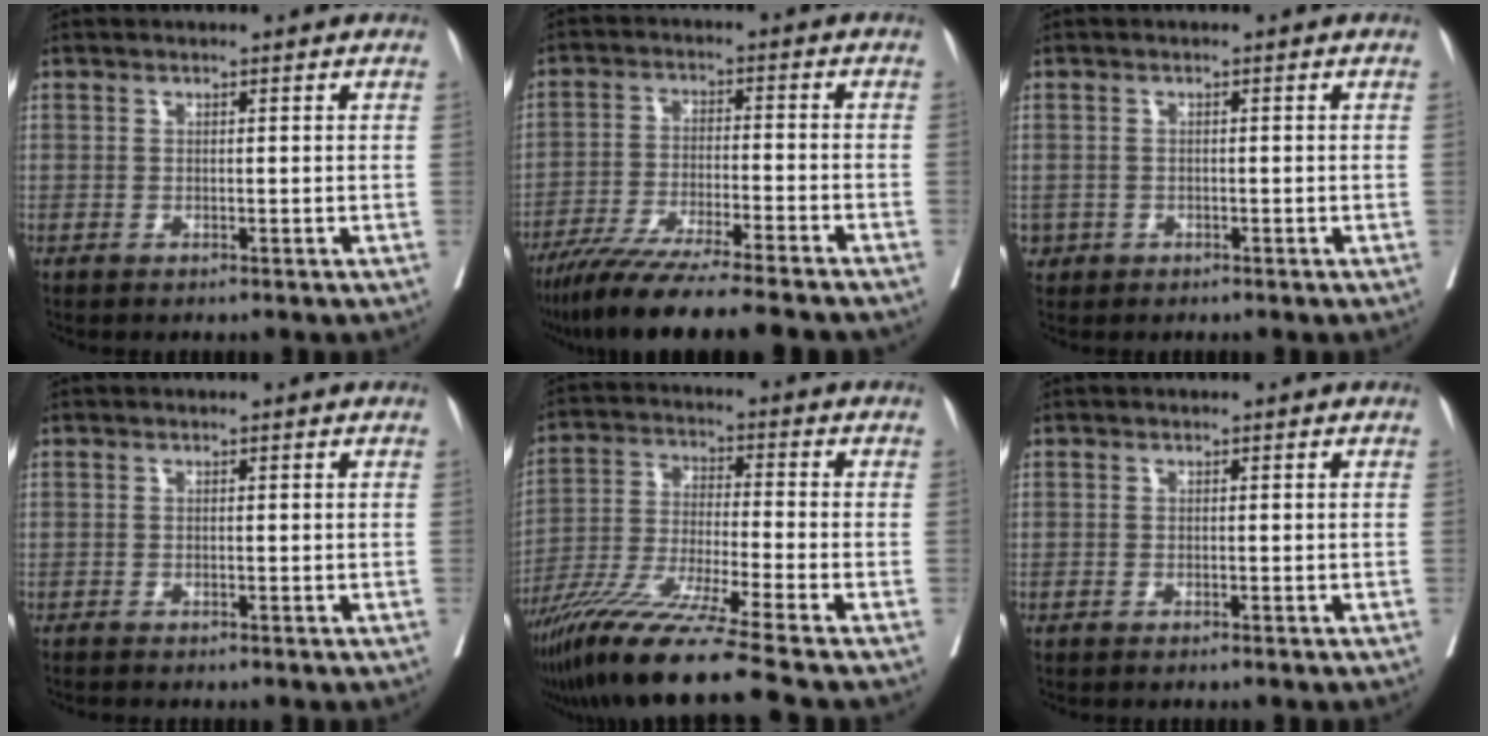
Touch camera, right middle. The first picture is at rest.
{"total": 15.8, "force": [-13.4, -0.4, 8.3], "torque": [-0.129, -0.043, -0.214]}
{"total": 1.5, "force": [-0.6, 1.3, 0.1], "torque": [-0.003, 0.005, -0.007]}
{"total": 0.6, "force": [-0.6, -0.1, 0.1], "torque": [-0.008, -0.002, -0.014]}
{"total": 15.6, "force": [-12.3, -2.4, 9.4], "torque": [-0.184, -0.046, -0.219]}
{"total": 0.8, "force": [-0.6, 0.0, 0.4], "torque": [-0.008, -0.002, -0.008]}